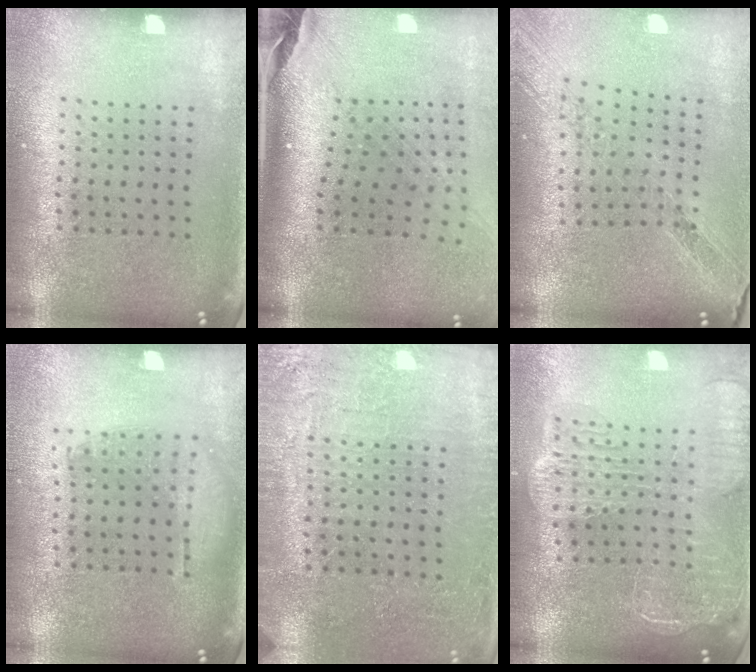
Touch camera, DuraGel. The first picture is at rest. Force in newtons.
{"total": 2.5, "press": 1.7, "slide": 1.8}
{"total": 1.2, "press": 1.2, "slide": 0.1}
{"total": 1.2, "press": 1.1, "slide": 0.4}
{"total": 2.8, "press": 2.8, "slide": 0.3}
{"total": 2.7, "press": 2.3, "slide": 1.4}